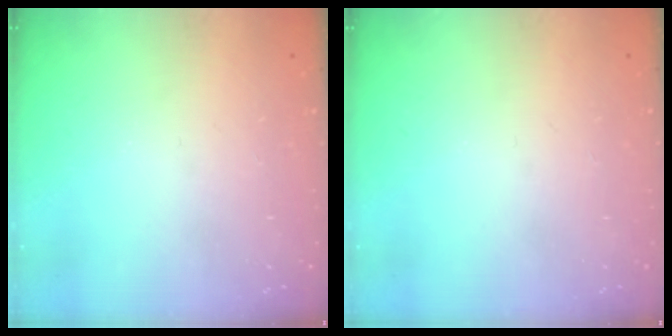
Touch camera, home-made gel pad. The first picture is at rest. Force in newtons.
{"total": 0.0}